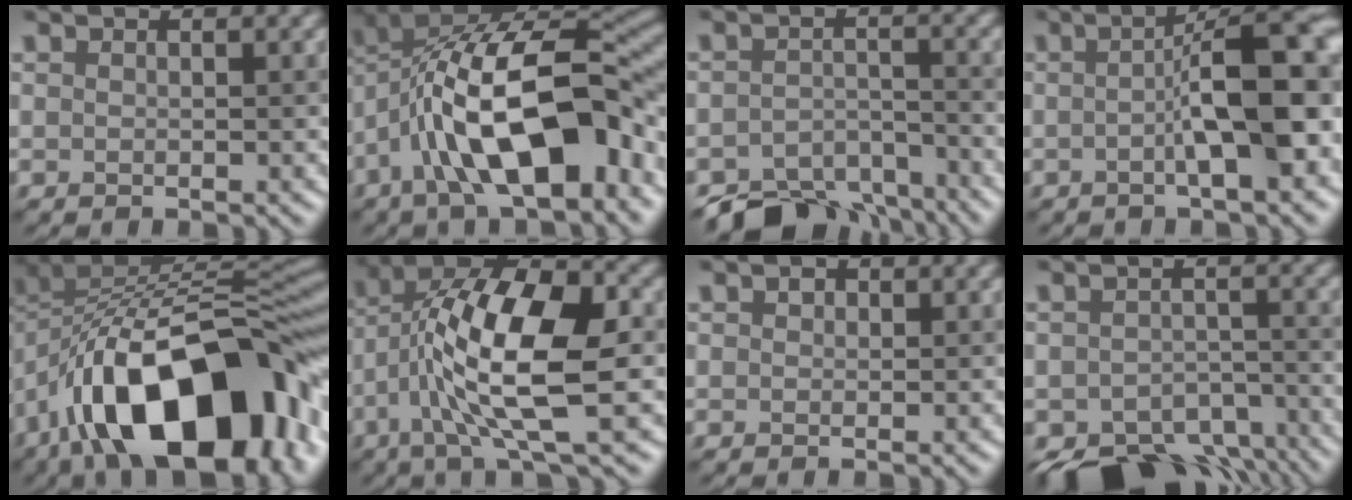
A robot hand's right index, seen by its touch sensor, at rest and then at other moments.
{"total": 14.8, "force": [-3.8, 6.4, 12.9], "torque": [-0.195, 0.017, -0.073]}
{"total": 7.1, "force": [-6.0, 2.9, 2.2], "torque": [-0.032, -0.014, -0.100]}
{"total": 8.6, "force": [-0.9, 2.1, 8.3], "torque": [-0.107, 0.015, -0.019]}
{"total": 17.2, "force": [-7.5, 8.5, 12.9], "torque": [-0.183, 0.007, -0.123]}
{"total": 11.9, "force": [-1.4, 4.4, 10.9], "torque": [-0.211, 0.010, -0.029]}
{"total": 0.8, "force": [0.3, 0.6, 0.3], "torque": [-0.006, 0.000, 0.001]}
{"total": 9.2, "force": [-7.0, 4.6, 3.6], "torque": [-0.043, -0.024, -0.093]}